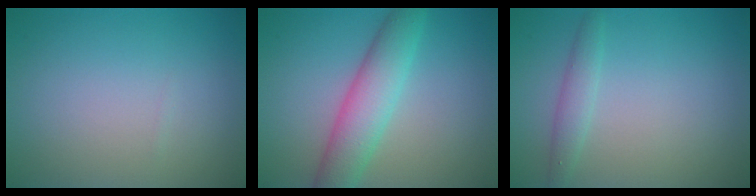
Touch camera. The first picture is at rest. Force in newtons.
{"total": 5.1, "press": 5.1, "slide": 0.2}
{"total": 1.6, "press": 1.6, "slide": 0.0}